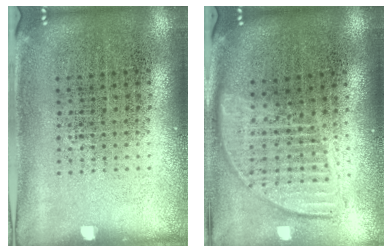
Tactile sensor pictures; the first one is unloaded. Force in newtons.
{"total": 1.8, "press": 1.6, "slide": 0.9}